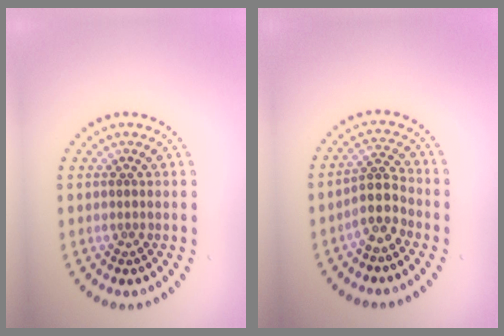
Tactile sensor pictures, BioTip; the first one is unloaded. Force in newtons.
{"total": 2.8, "press": 2.3, "slide": 1.7}